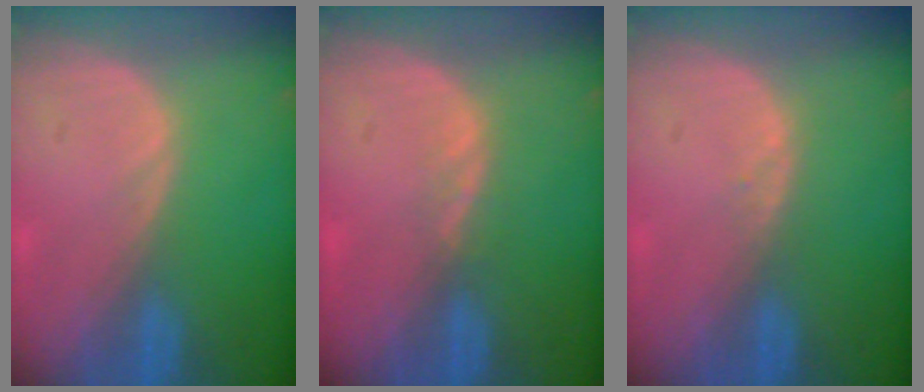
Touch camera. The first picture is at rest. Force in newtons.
{"total": 1.5, "press": 1.2, "slide": 0.8}
{"total": 0.7, "press": 0.5, "slide": 0.5}